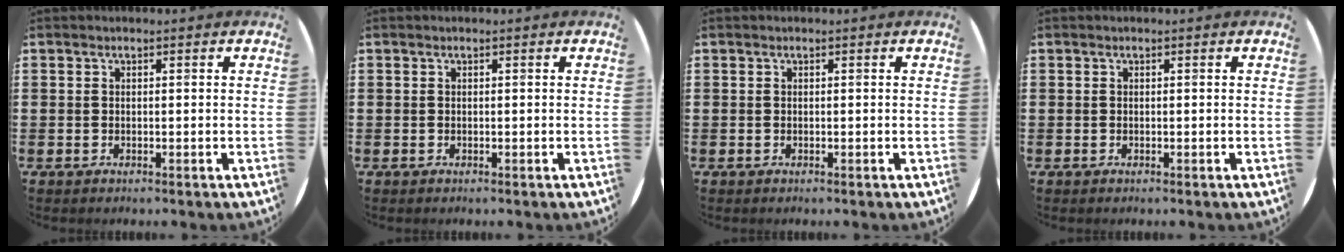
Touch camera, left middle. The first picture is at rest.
{"total": 0.0}
{"total": 0.0}
{"total": 0.0}